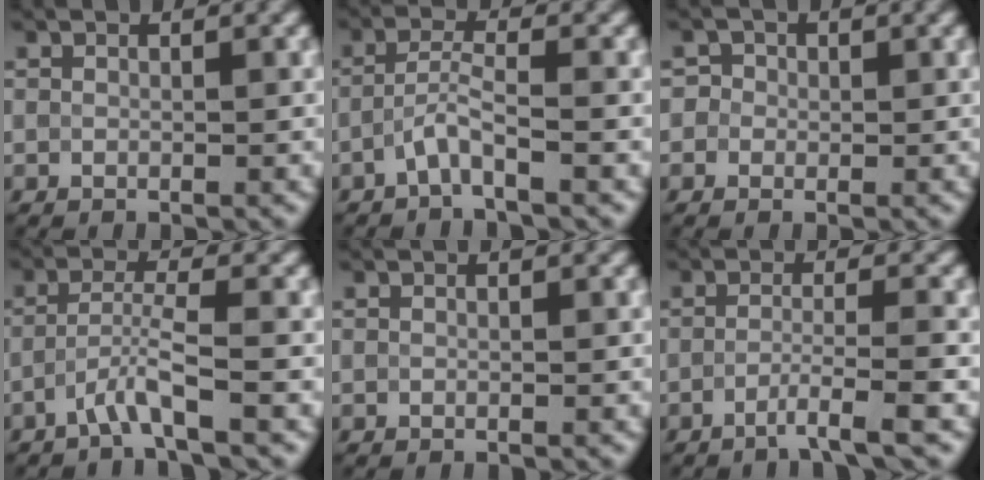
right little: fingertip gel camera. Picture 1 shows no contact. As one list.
[{"total": 2.4, "force": [-1.3, 0.3, 2.0], "torque": [-0.041, 0.007, -0.031]}, {"total": 2.0, "force": [0.6, 1.8, 0.5], "torque": [0.013, 0.011, -0.008]}, {"total": 2.9, "force": [-1.6, 0.0, 2.4], "torque": [-0.049, 0.008, -0.040]}, {"total": 0.0}, {"total": 3.0, "force": [-1.8, 0.1, 2.4], "torque": [-0.032, 0.004, -0.045]}]